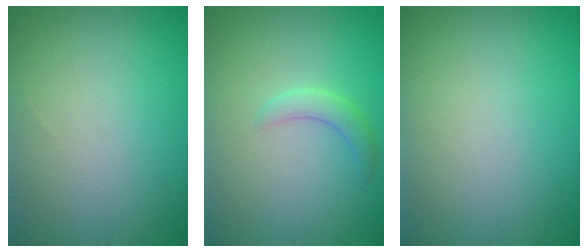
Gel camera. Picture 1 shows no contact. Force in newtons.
{"total": 1.8, "press": 1.8, "slide": 0.1}
{"total": 0.0}